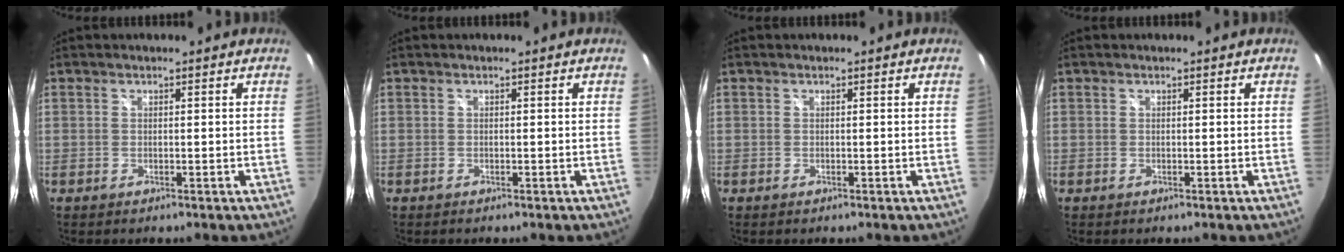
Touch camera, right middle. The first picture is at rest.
{"total": 0.0}
{"total": 0.0}
{"total": 0.0}